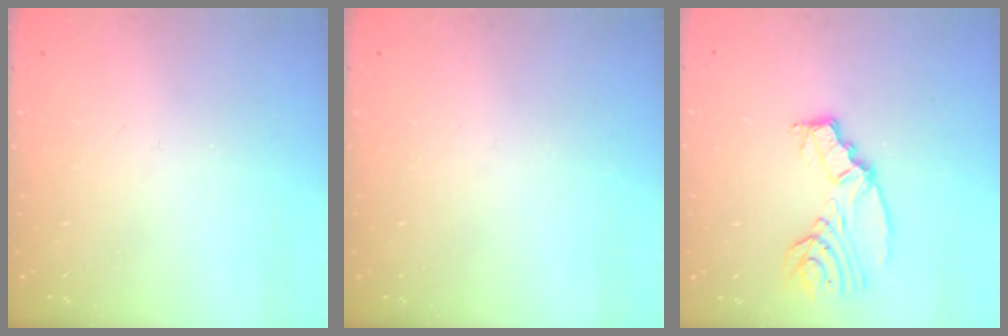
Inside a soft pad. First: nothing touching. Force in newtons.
{"total": 0.0}
{"total": 9.6, "press": 9.5, "slide": 1.0}